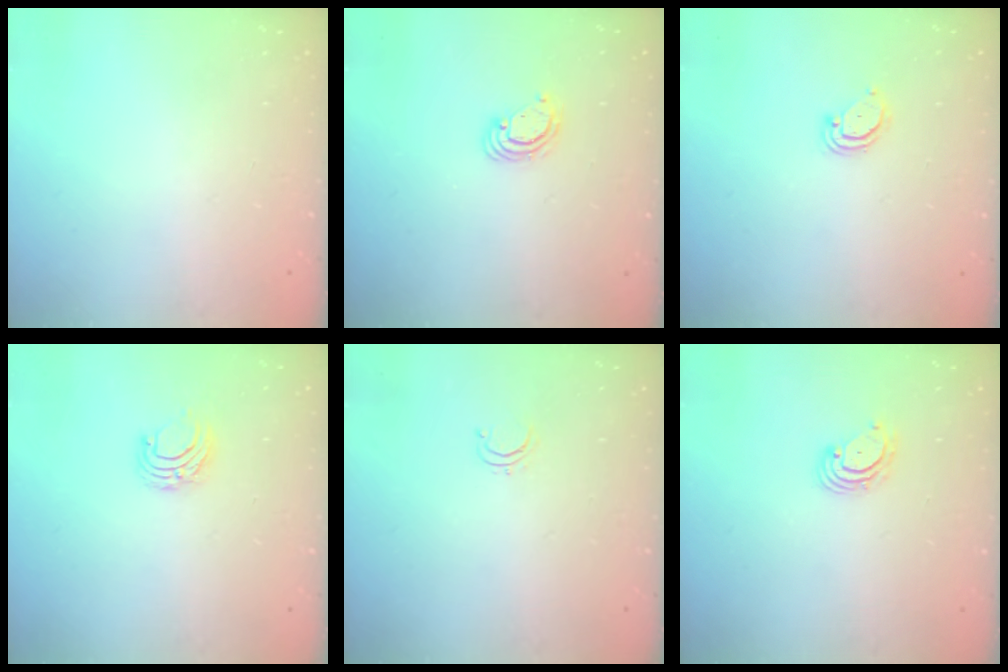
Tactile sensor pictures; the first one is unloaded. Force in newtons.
{"total": 4.0, "press": 3.9, "slide": 0.3}
{"total": 3.0, "press": 3.0, "slide": 0.2}
{"total": 5.6, "press": 5.6, "slide": 0.6}
{"total": 2.8, "press": 2.8, "slide": 0.2}
{"total": 3.7, "press": 3.7, "slide": 0.4}